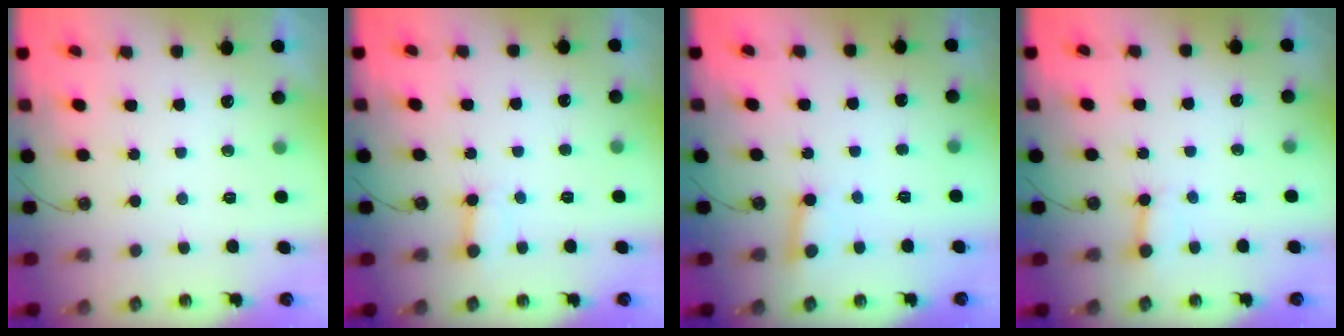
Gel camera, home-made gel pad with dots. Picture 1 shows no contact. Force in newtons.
{"total": 3.7, "press": 3.6, "slide": 0.5}
{"total": 2.6, "press": 2.6, "slide": 0.2}
{"total": 2.8, "press": 2.8, "slide": 0.4}